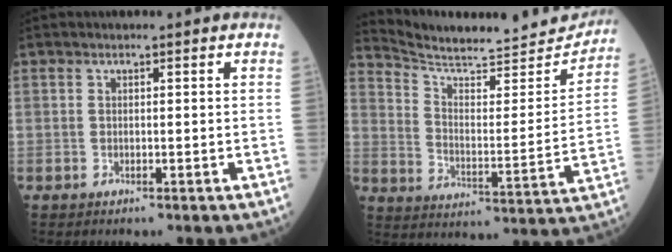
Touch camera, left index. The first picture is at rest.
{"total": 20.8, "force": [19.9, 3.1, 5.0], "torque": [-0.076, -0.051, 0.272]}